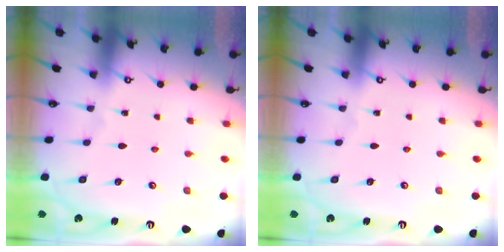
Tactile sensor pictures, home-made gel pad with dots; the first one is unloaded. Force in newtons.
{"total": 0.0}